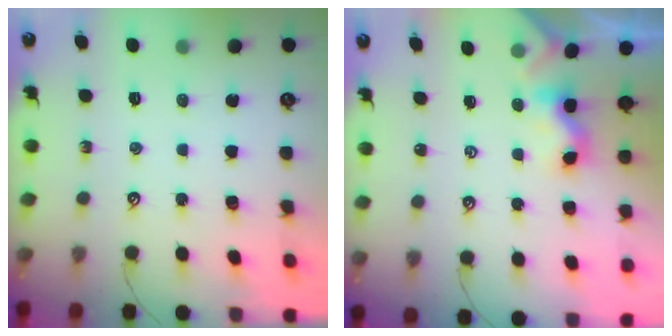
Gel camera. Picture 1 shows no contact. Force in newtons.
{"total": 2.4, "press": 2.3, "slide": 0.3}